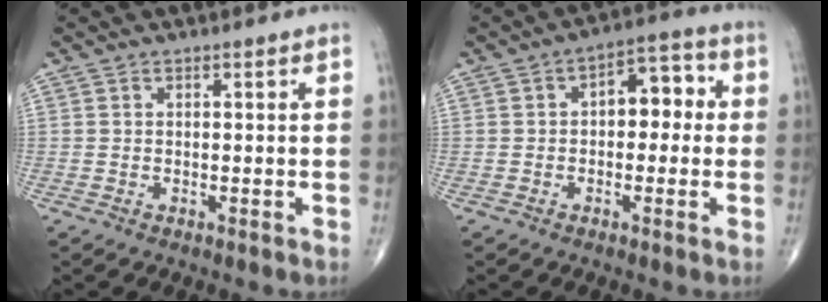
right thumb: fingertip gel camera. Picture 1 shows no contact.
{"total": 7.7, "force": [0.5, 4.7, 6.1], "torque": [-0.047, 0.028, -0.003]}